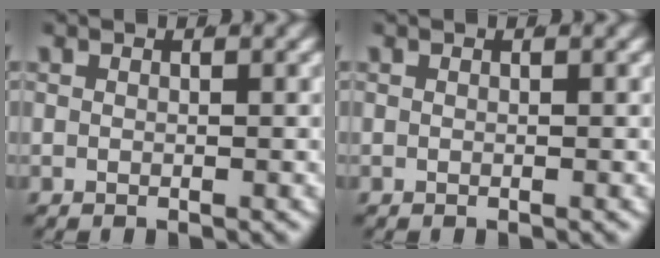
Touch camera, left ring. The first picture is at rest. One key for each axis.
{"total": 0.0}